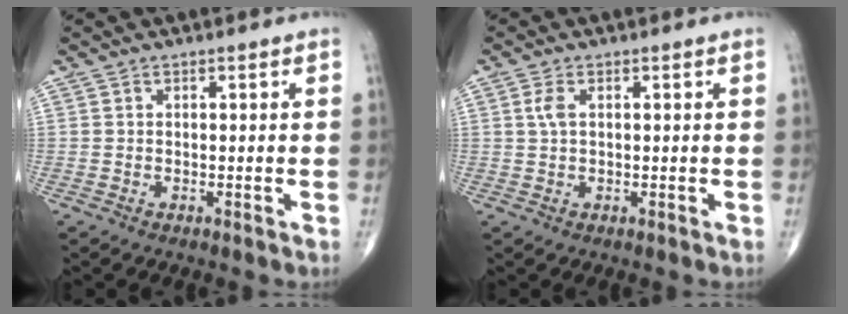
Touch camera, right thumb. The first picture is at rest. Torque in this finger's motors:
{"motor_torque": [-0.54, 0.51, 0.01, 0.00, 0.00]}